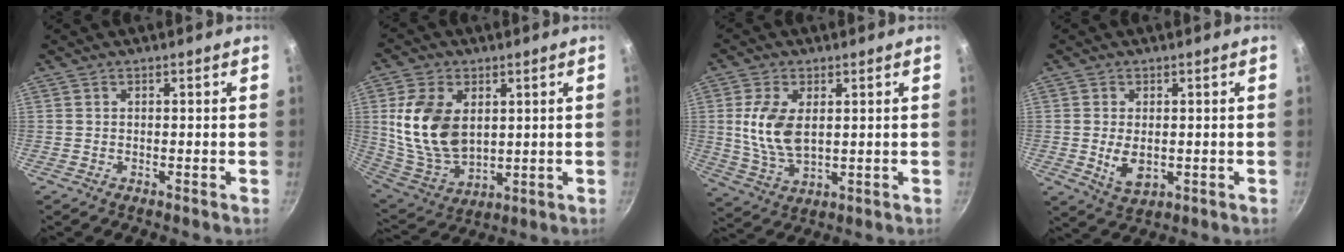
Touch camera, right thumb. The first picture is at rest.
{"total": 15.5, "force": [3.1, 10.1, 11.3], "torque": [-0.200, -0.028, 0.075]}
{"total": 9.9, "force": [1.7, 5.4, 8.1], "torque": [-0.162, -0.014, 0.038]}
{"total": 5.8, "force": [-0.4, 3.6, 4.5], "torque": [-0.076, -0.011, 0.002]}